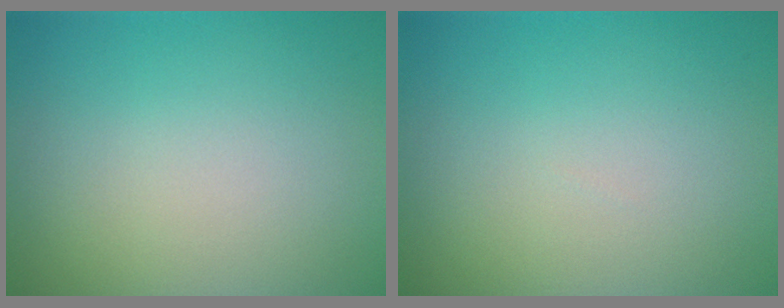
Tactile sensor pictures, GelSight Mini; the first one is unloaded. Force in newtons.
{"total": 0.0}